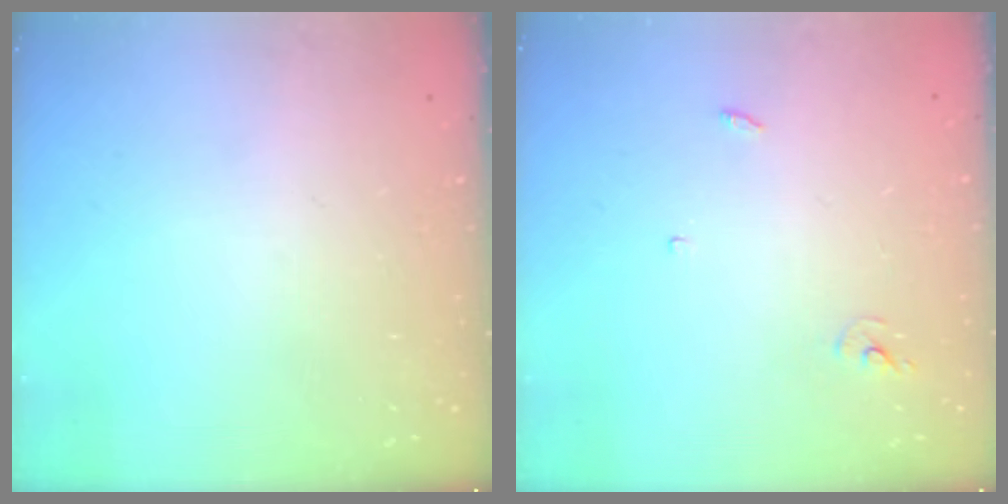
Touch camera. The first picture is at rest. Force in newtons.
{"total": 2.4, "press": 2.4, "slide": 0.1}